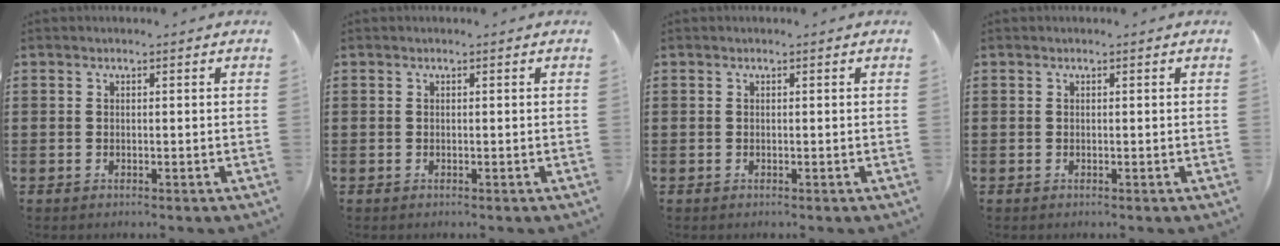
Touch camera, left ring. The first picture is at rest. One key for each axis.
{"total": 0.0}
{"total": 0.0}
{"total": 0.0}